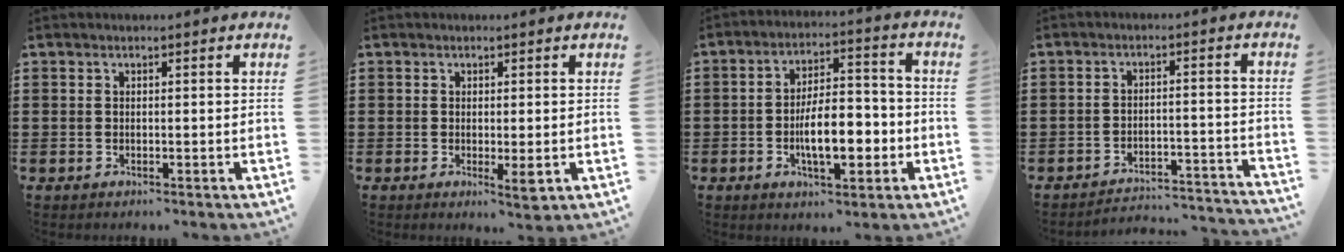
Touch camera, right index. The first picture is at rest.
{"total": 3.0, "force": [-0.5, 0.5, 3.0], "torque": [-0.051, -0.006, -0.006]}
{"total": 9.1, "force": [-2.7, 3.8, 7.8], "torque": [-0.130, -0.002, -0.052]}
{"total": 3.6, "force": [-3.4, 0.3, 0.8], "torque": [-0.021, 0.001, -0.074]}